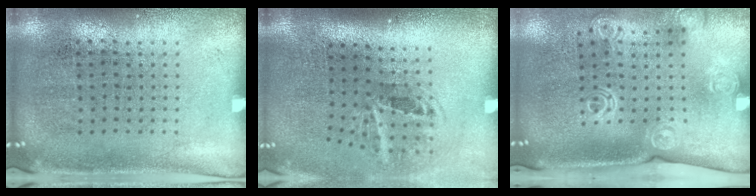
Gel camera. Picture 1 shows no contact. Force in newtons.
{"total": 2.0, "press": 1.2, "slide": 1.6}
{"total": 1.8, "press": 1.5, "slide": 1.1}